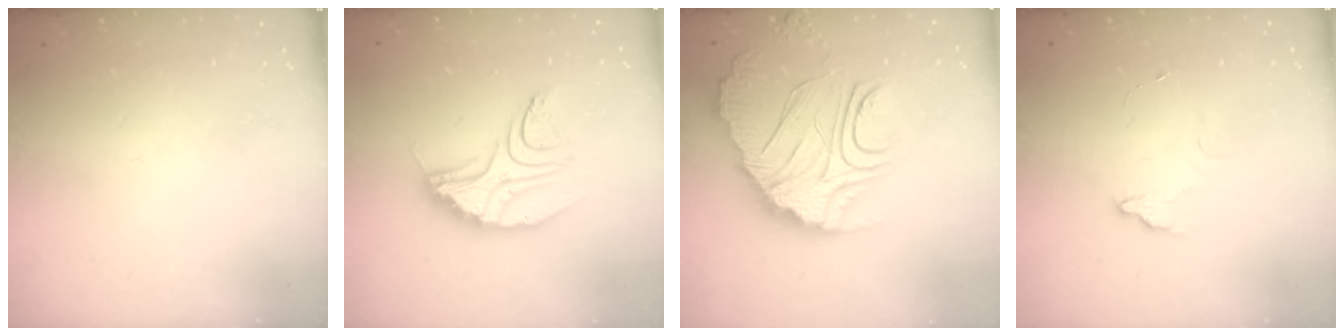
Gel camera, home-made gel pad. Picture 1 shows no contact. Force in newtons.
{"total": 10.8, "press": 10.8, "slide": 0.8}
{"total": 16.3, "press": 16.2, "slide": 1.5}
{"total": 2.2, "press": 2.2, "slide": 0.2}